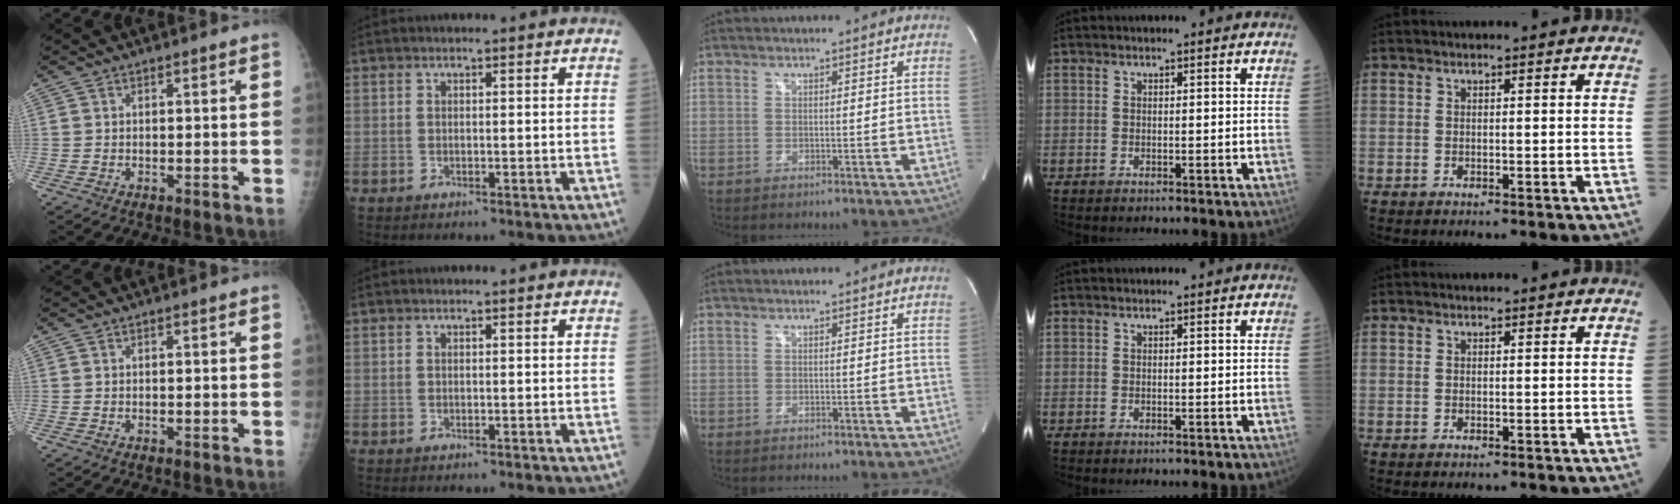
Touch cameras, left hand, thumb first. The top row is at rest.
{}